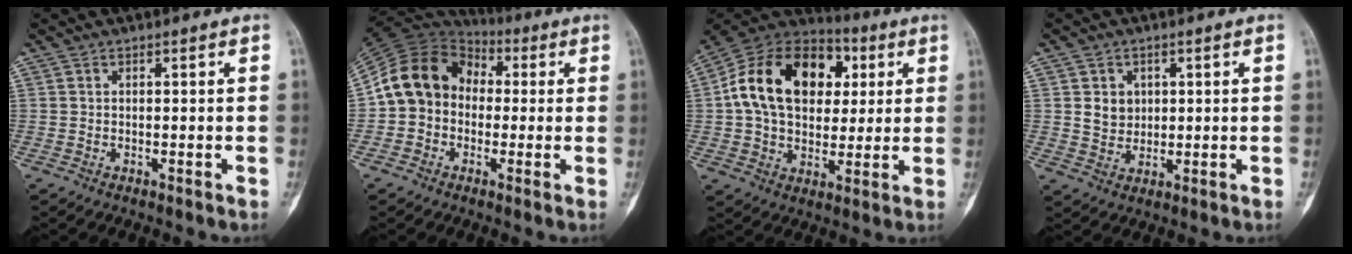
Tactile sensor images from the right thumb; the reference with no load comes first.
{"total": 13.6, "force": [0.2, 11.3, 7.5], "torque": [-0.117, 0.039, -0.011]}
{"total": 22.3, "force": [4.3, 15.5, 15.5], "torque": [-0.249, 0.019, 0.067]}
{"total": 4.7, "force": [1.1, 4.0, 2.2], "torque": [-0.015, -0.006, 0.025]}